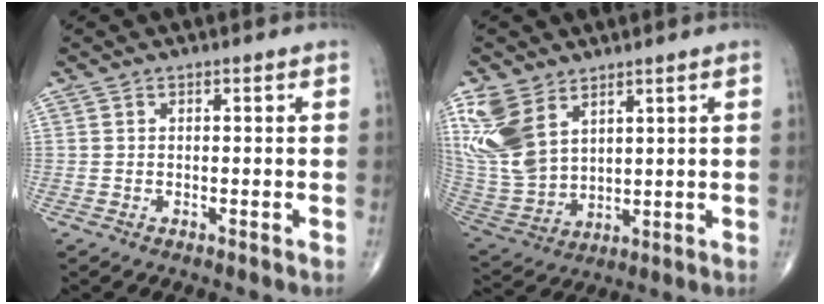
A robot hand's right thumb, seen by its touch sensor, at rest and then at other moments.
{"total": 13.1, "force": [6.7, 7.9, 8.0], "torque": [-0.166, -0.022, 0.157]}